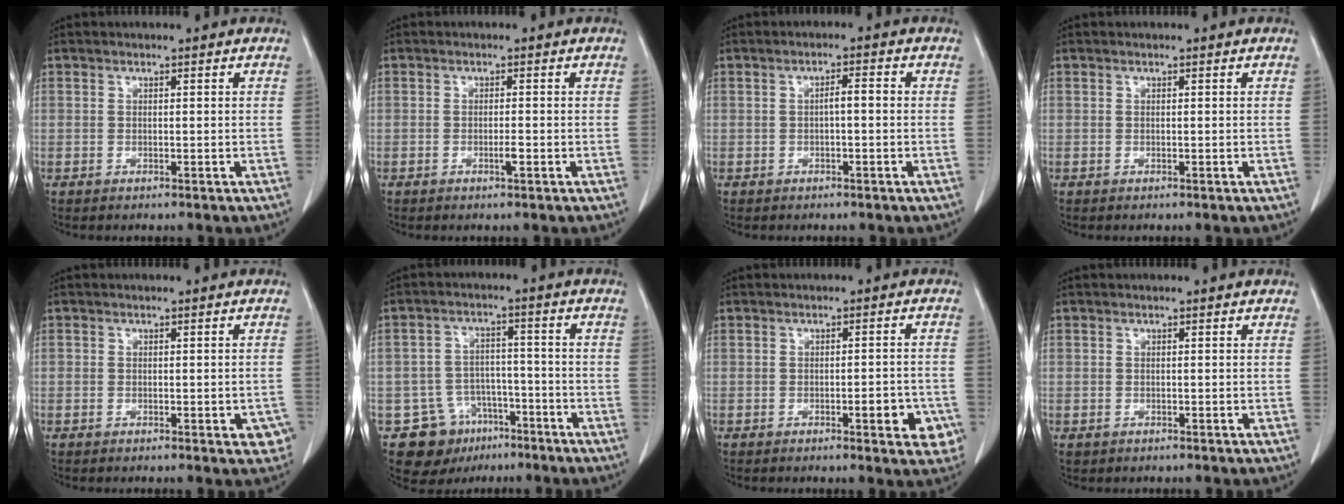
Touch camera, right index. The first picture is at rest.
{"total": 1.2, "force": [-0.5, 0.0, 1.1], "torque": [-0.019, 0.001, -0.006]}
{"total": 2.1, "force": [-0.2, 0.4, 2.1], "torque": [-0.034, 0.006, -0.004]}
{"total": 0.0}
{"total": 3.1, "force": [-1.2, 1.8, 2.3], "torque": [-0.012, 0.006, -0.012]}
{"total": 9.9, "force": [-5.7, 7.8, 2.2], "torque": [-0.038, 0.025, -0.080]}
{"total": 5.2, "force": [-2.0, 1.5, 4.5], "torque": [-0.048, -0.001, -0.023]}
{"total": 0.7, "force": [-0.1, 0.6, 0.1], "torque": [-0.001, 0.004, -0.004]}